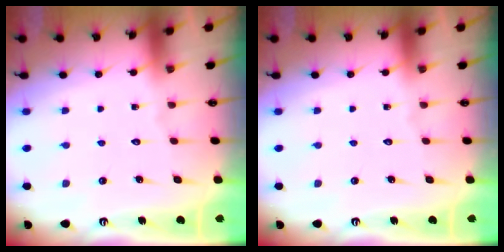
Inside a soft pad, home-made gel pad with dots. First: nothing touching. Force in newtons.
{"total": 0.0}